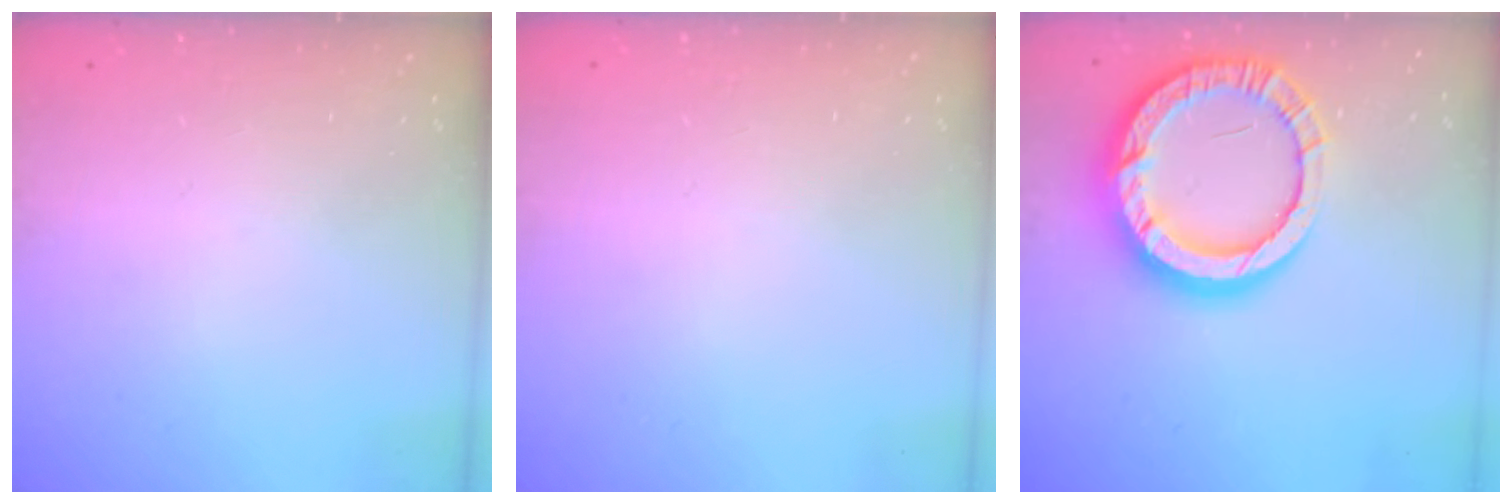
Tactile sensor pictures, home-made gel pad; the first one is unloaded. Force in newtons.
{"total": 2.5, "press": 2.5, "slide": 0.2}
{"total": 18.9, "press": 18.9, "slide": 1.7}